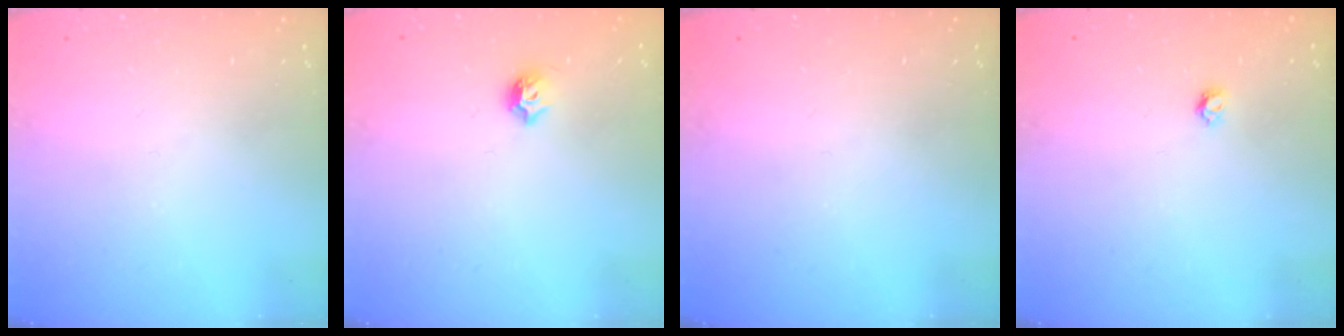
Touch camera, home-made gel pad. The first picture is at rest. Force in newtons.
{"total": 4.4, "press": 4.3, "slide": 0.9}
{"total": 0.0}
{"total": 3.3, "press": 3.3, "slide": 0.3}